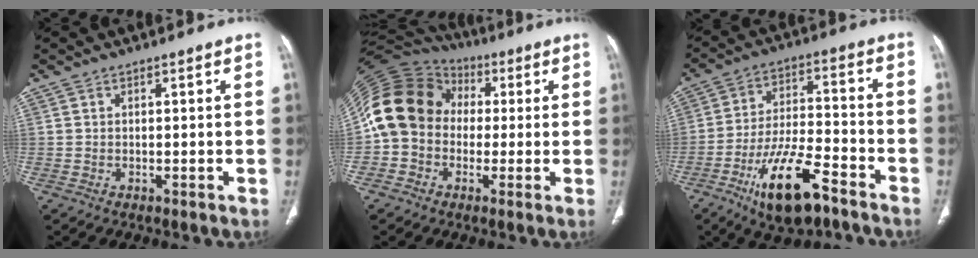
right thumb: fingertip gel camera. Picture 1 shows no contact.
{"total": 15.8, "force": [0.2, 13.5, 8.3], "torque": [-0.153, 0.038, -0.004]}
{"total": 15.3, "force": [-9.1, 5.4, 11.1], "torque": [-0.194, 0.051, -0.152]}